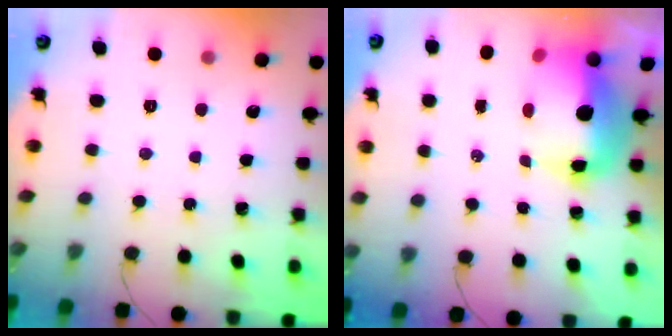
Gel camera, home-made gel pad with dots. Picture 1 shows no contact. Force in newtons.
{"total": 12.0, "press": 11.7, "slide": 2.7}